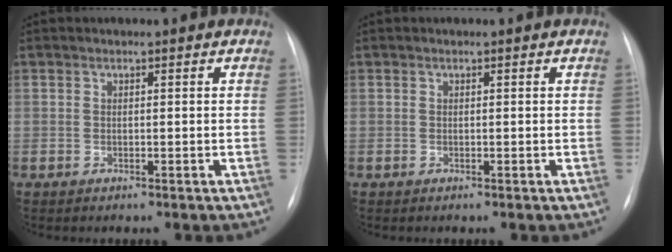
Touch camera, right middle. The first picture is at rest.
{"total": 0.0}